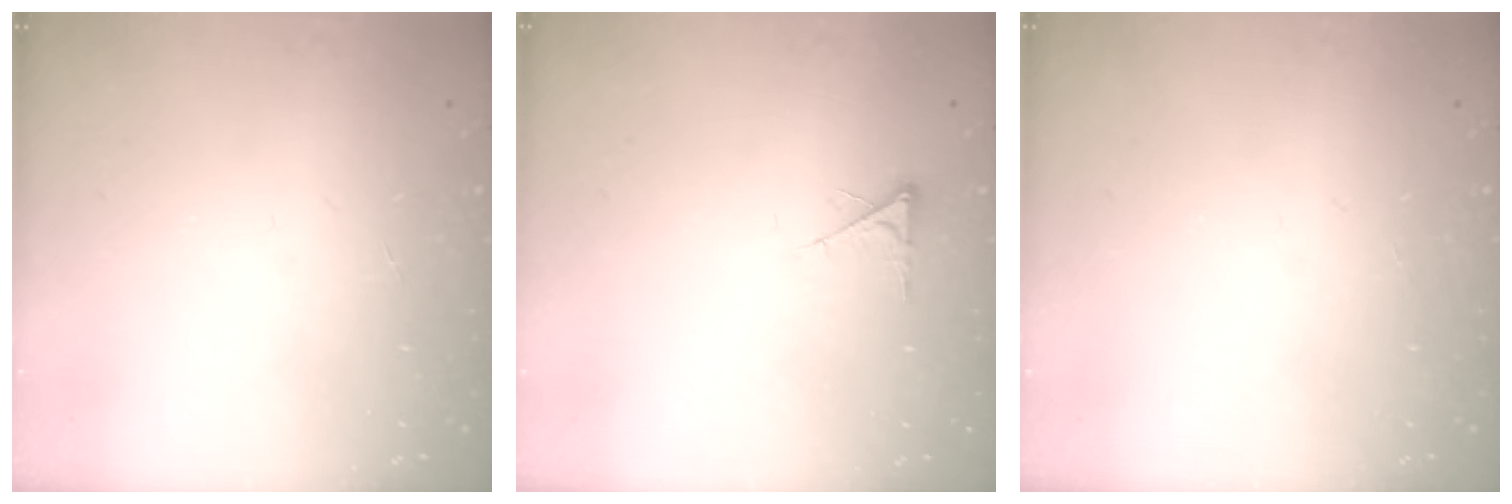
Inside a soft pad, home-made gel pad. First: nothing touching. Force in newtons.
{"total": 2.4, "press": 2.4, "slide": 0.4}
{"total": 0.0}